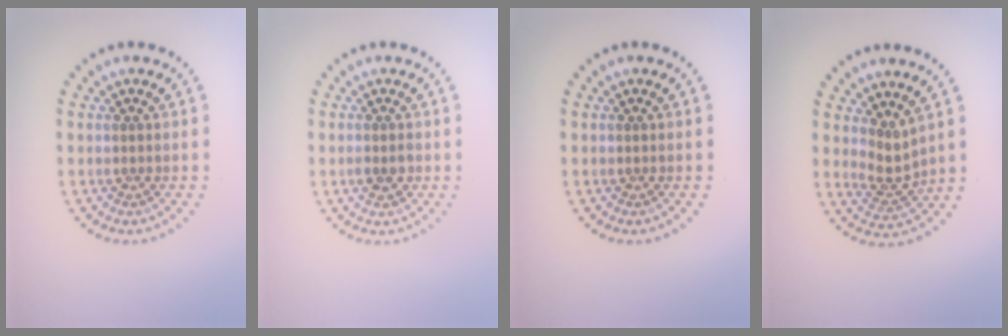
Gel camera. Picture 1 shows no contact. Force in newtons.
{"total": 1.2, "press": 1.2, "slide": 0.4}
{"total": 0.0}
{"total": 2.4, "press": 1.6, "slide": 1.7}